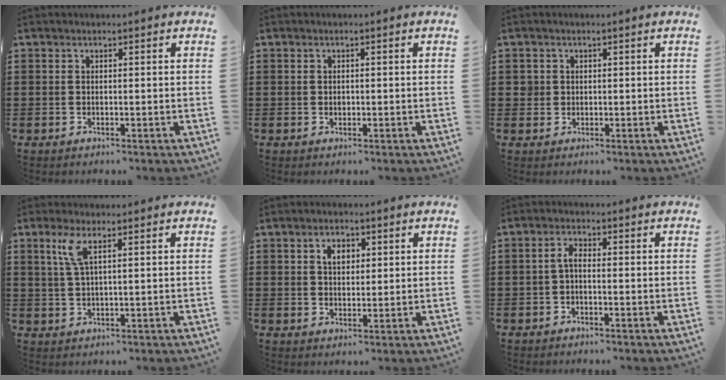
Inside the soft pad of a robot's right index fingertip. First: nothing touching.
{"total": 0.7, "force": [0.1, 0.5, 0.4], "torque": [-0.010, 0.002, 0.001]}
{"total": 1.6, "force": [0.3, 1.5, 0.3], "torque": [-0.012, 0.008, 0.006]}
{"total": 3.9, "force": [1.8, 0.8, 3.4], "torque": [-0.074, 0.005, 0.028]}
{"total": 3.0, "force": [1.0, 2.1, 1.9], "torque": [-0.037, 0.008, 0.015]}
{"total": 2.1, "force": [-0.7, 0.8, 1.8], "torque": [-0.043, 0.002, -0.017]}